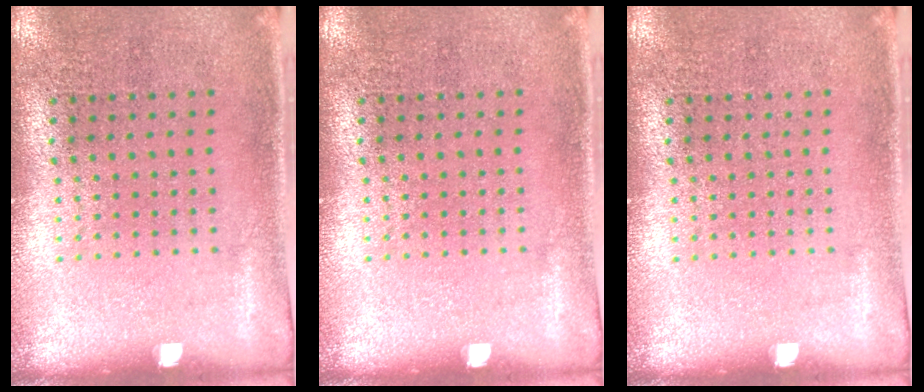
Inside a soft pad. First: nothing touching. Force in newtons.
{"total": 0.0}
{"total": 0.0}